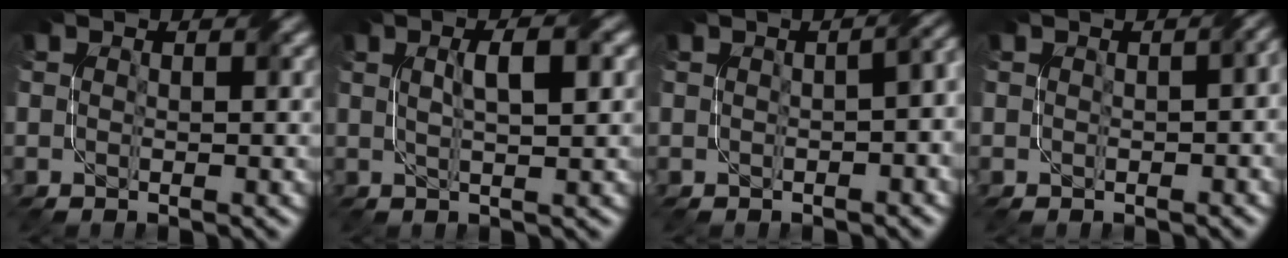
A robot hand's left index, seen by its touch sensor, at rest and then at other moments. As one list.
[{"total": 3.4, "force": [0.9, 0.8, 3.2], "torque": [-0.047, 0.014, 0.017]}, {"total": 5.8, "force": [0.1, 2.9, 5.1], "torque": [-0.022, 0.016, -0.003]}, {"total": 2.6, "force": [0.0, 1.3, 2.3], "torque": [-0.015, 0.005, 0.010]}]